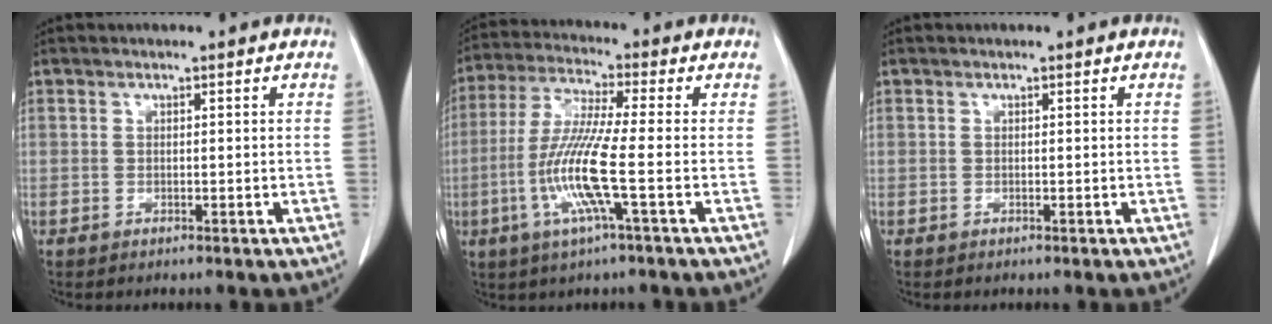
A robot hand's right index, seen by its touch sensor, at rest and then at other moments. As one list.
[{"total": 11.0, "force": [-2.8, -0.4, 10.6], "torque": [-0.221, -0.013, -0.065]}, {"total": 0.0}]